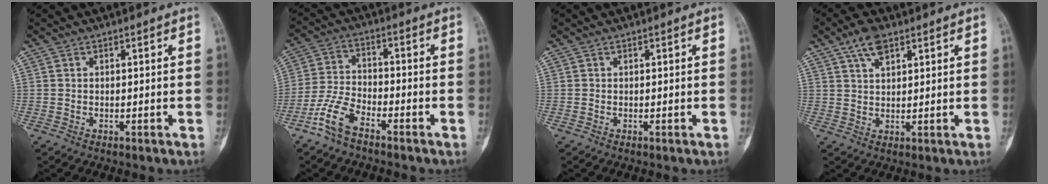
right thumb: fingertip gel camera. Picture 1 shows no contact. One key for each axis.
{"total": 7.1, "fx": -4.9, "fy": 2.8, "fz": 4.3, "tx": -0.099, "ty": 0.024, "tz": -0.104}
{"total": 0.0}
{"total": 5.3, "fx": 3.1, "fy": 2.6, "fz": 3.4, "tx": -0.054, "ty": -0.005, "tz": 0.058}